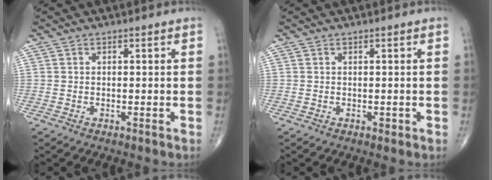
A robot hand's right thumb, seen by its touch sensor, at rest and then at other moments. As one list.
[{"total": 0.5, "force": [0.0, 0.3, 0.4], "torque": [-0.002, 0.000, 0.000]}]